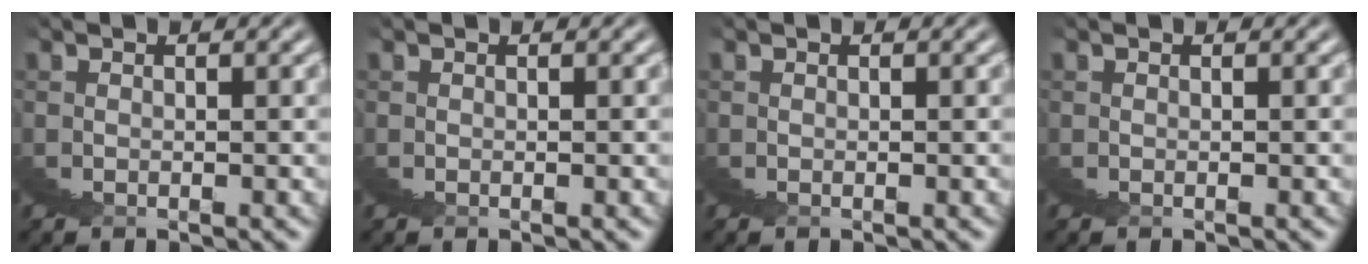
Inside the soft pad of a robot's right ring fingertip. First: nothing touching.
{"total": 0.0}
{"total": 0.0}
{"total": 0.0}